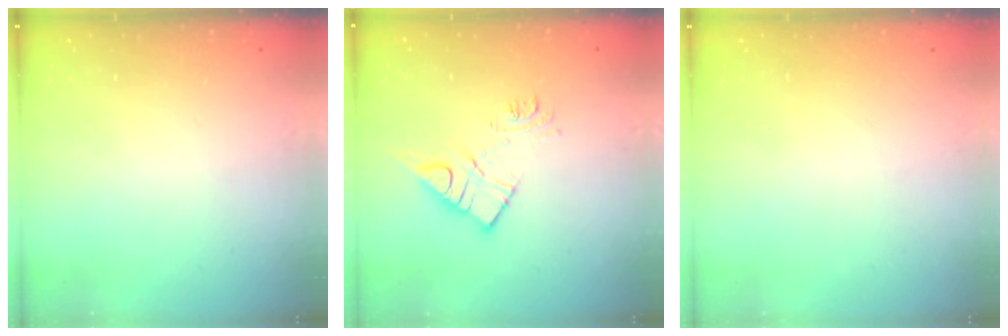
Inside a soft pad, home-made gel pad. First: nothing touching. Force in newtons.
{"total": 10.7, "press": 10.7, "slide": 0.5}
{"total": 1.7, "press": 1.7, "slide": 0.1}